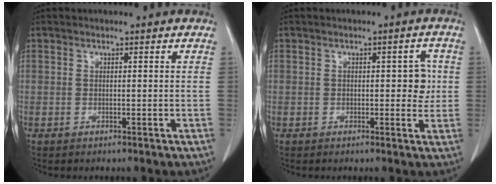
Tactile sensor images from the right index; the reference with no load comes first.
{"total": 3.5, "force": [0.1, 1.6, 3.1], "torque": [-0.031, 0.010, 0.000]}